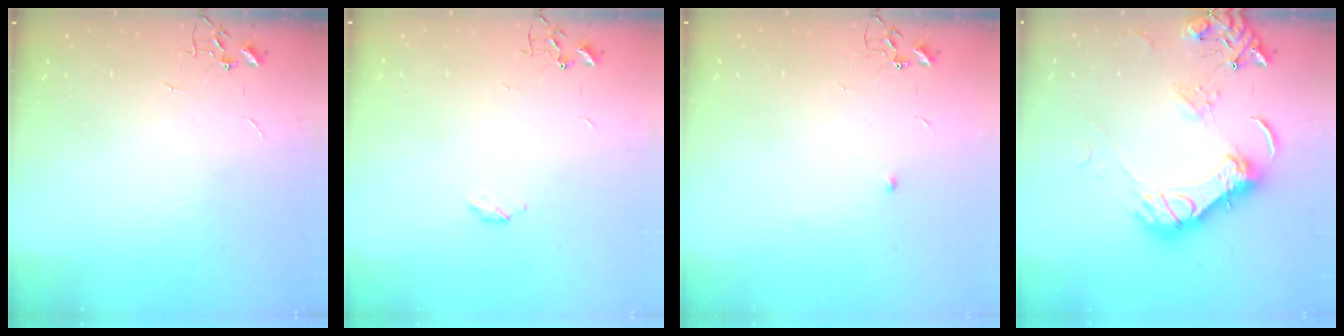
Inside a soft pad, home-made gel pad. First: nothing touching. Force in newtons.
{"total": 2.9, "press": 2.9, "slide": 0.5}
{"total": 3.8, "press": 3.7, "slide": 0.9}
{"total": 18.6, "press": 18.4, "slide": 2.6}